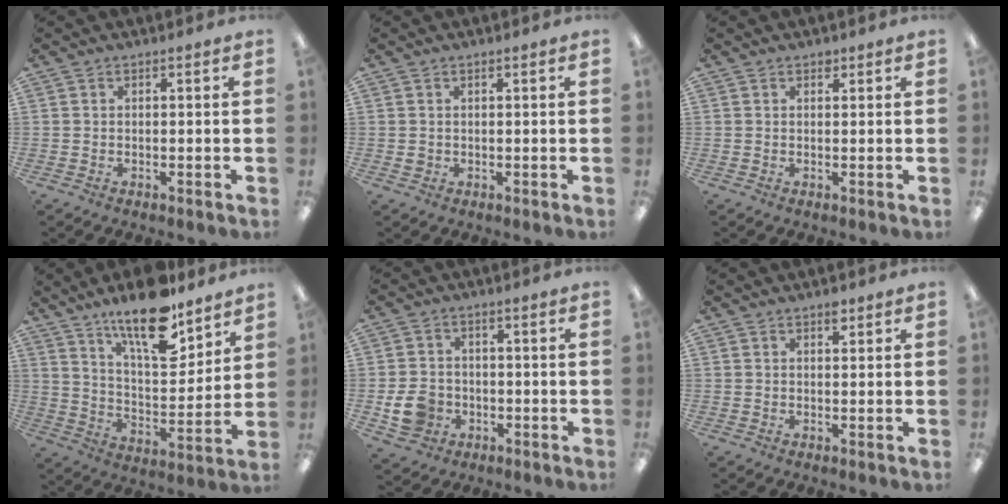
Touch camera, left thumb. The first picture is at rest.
{"total": 0.7, "force": [0.3, 0.6, 0.2], "torque": [-0.005, 0.004, 0.005]}
{"total": 0.9, "force": [0.7, 0.5, 0.2], "torque": [0.003, -0.002, 0.012]}
{"total": 17.8, "force": [13.0, 6.3, 10.5], "torque": [-0.170, -0.078, 0.218]}
{"total": 6.9, "force": [-2.0, 5.9, 3.1], "torque": [-0.054, 0.008, -0.034]}
{"total": 1.9, "force": [1.3, 0.8, 1.1], "torque": [0.000, -0.009, 0.017]}